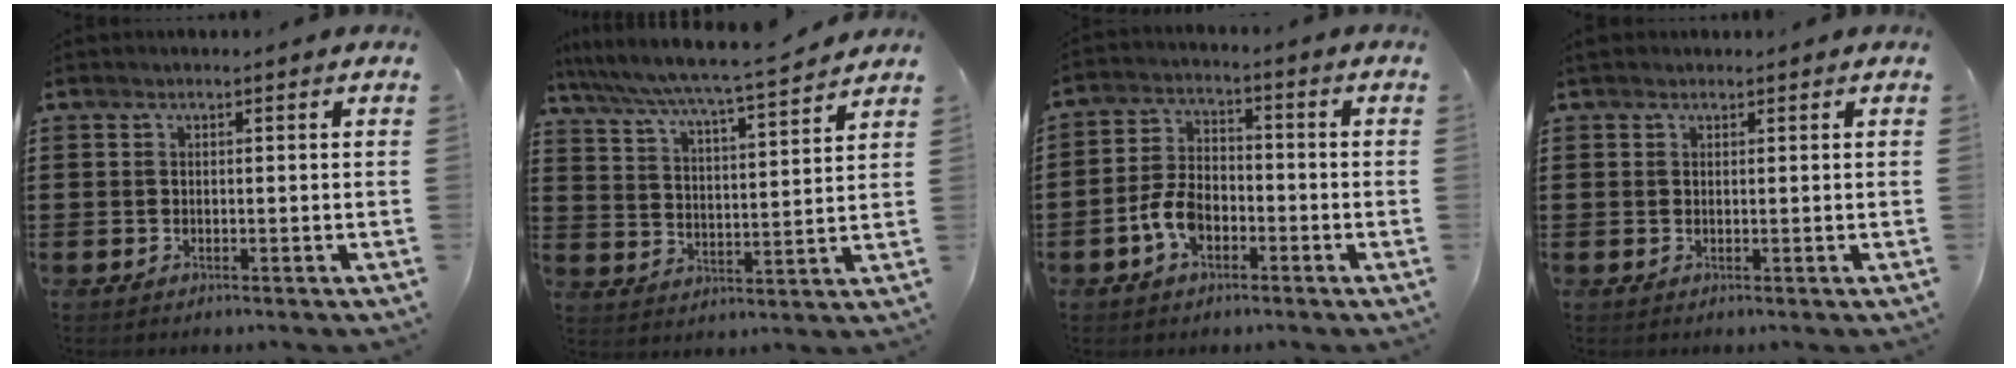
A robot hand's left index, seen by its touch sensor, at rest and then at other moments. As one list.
[{"total": 5.5, "force": [5.0, -0.5, 2.2], "torque": [-0.067, -0.040, 0.076]}, {"total": 6.2, "force": [-2.5, 3.6, 4.3], "torque": [-0.109, 0.002, -0.055]}, {"total": 0.9, "force": [0.7, 0.6, 0.2], "torque": [-0.007, 0.004, 0.013]}]